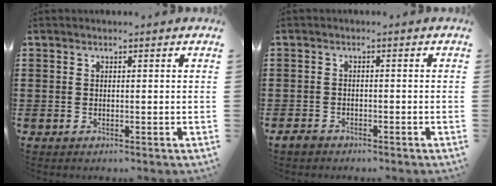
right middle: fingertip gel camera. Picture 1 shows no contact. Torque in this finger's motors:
{"motor_torque": [0.16, 0.19, 0.16, 0.03]}